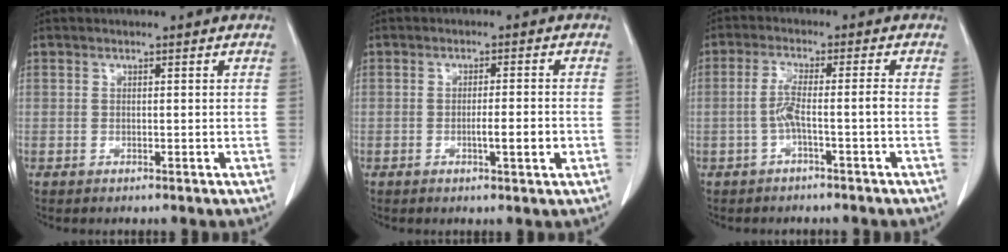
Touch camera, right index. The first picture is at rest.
{"total": 3.9, "force": [-1.1, 0.2, 3.7], "torque": [-0.059, -0.004, -0.016]}
{"total": 4.0, "force": [-1.4, -0.3, 3.7], "torque": [-0.075, 0.011, -0.025]}